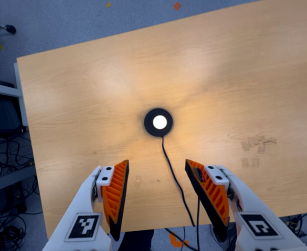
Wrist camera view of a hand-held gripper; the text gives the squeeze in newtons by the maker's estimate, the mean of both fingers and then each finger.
{"total": 0.0}